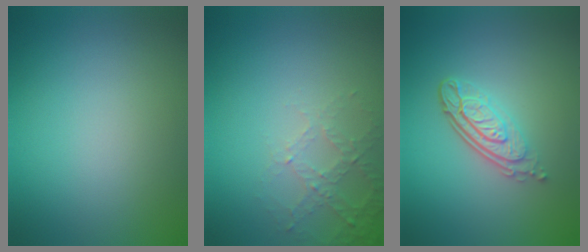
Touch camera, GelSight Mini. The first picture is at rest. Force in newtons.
{"total": 2.6, "press": 2.5, "slide": 0.8}
{"total": 4.4, "press": 3.1, "slide": 3.2}